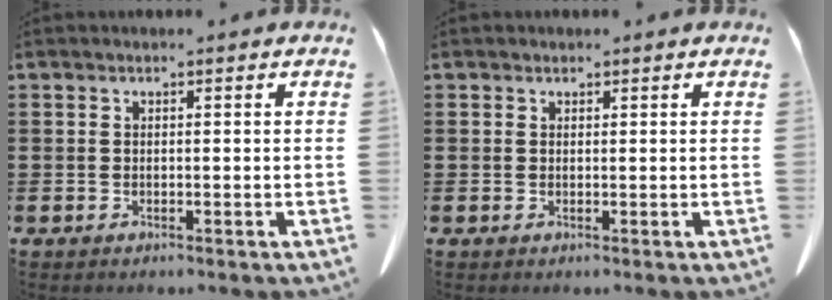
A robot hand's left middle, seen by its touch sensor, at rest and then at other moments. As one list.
[{"total": 0.6, "force": [0.5, 0.4, 0.1], "torque": [-0.003, 0.000, 0.011]}]